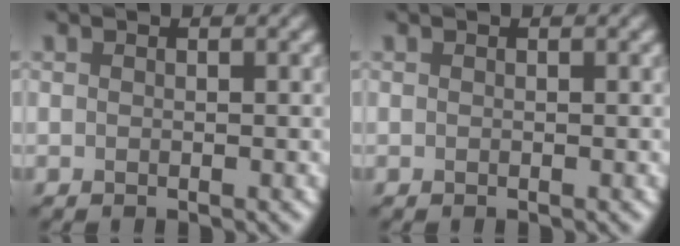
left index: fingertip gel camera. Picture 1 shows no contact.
{"total": 0.0}